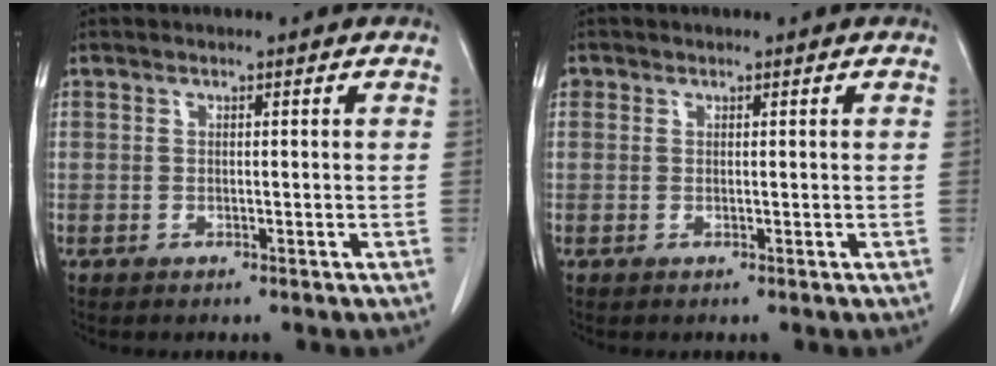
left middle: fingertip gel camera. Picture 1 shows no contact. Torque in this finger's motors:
{"motor_torque": [0.03, 0.01, -0.03, 0.00]}